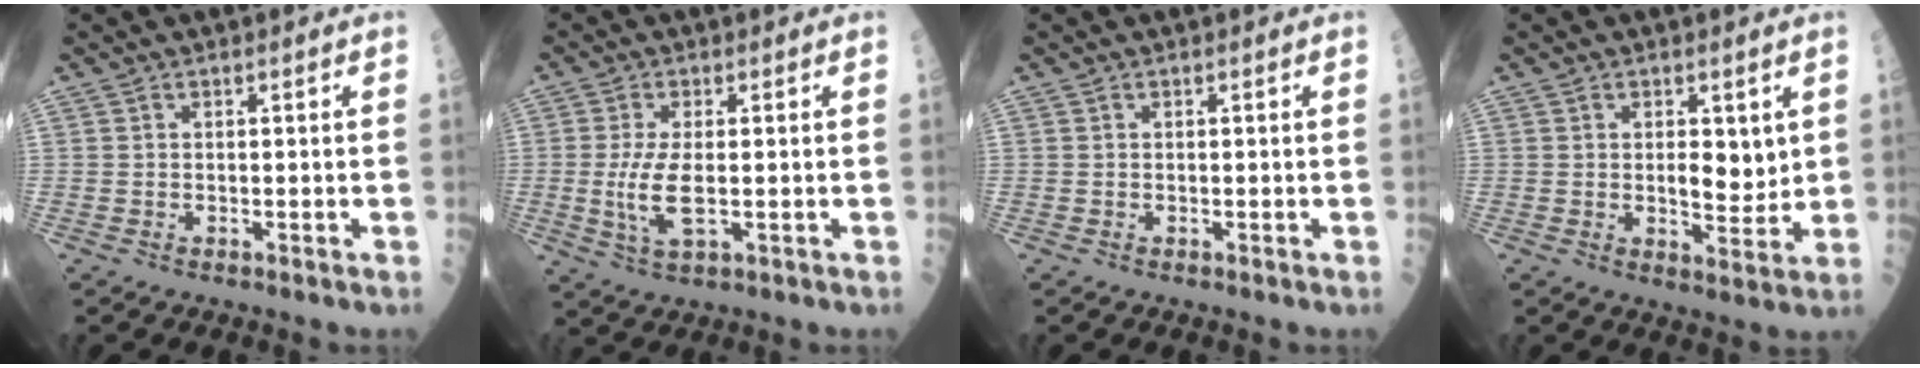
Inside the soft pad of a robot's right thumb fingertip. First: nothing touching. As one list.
[{"total": 6.9, "force": [-0.5, 2.6, 6.3], "torque": [-0.135, -0.010, -0.006]}, {"total": 0.0}, {"total": 5.5, "force": [1.3, 2.8, 4.6], "torque": [-0.048, -0.015, 0.022]}]